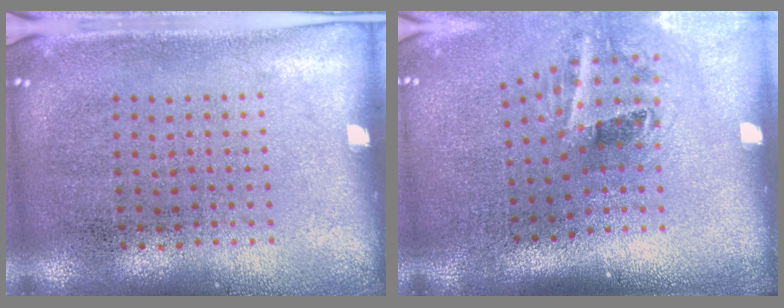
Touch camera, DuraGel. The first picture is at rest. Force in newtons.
{"total": 2.2, "press": 1.3, "slide": 1.7}